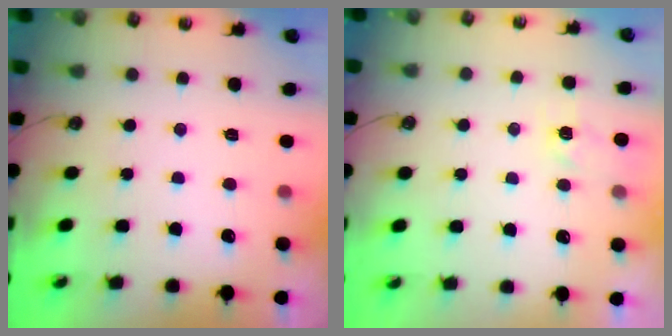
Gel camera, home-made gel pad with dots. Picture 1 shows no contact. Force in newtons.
{"total": 4.7, "press": 4.7, "slide": 0.6}